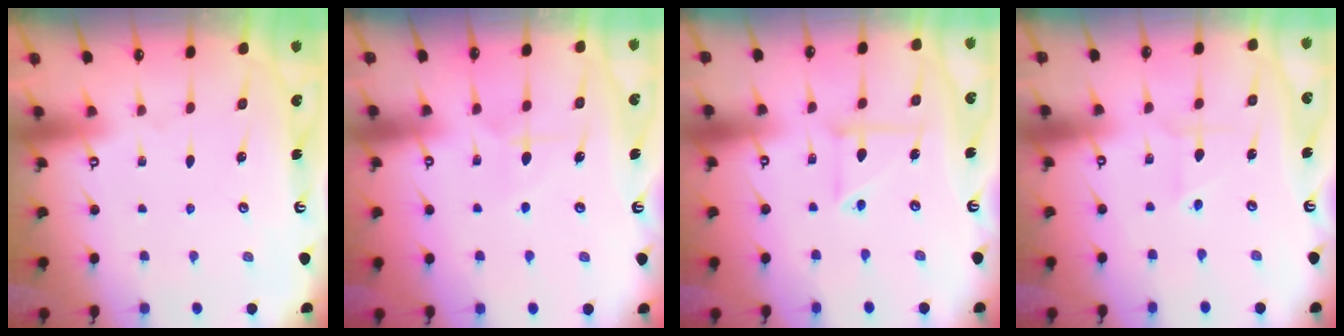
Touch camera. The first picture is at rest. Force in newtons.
{"total": 5.5, "press": 5.5, "slide": 0.3}
{"total": 6.1, "press": 6.1, "slide": 0.4}
{"total": 1.9, "press": 1.6, "slide": 0.9}